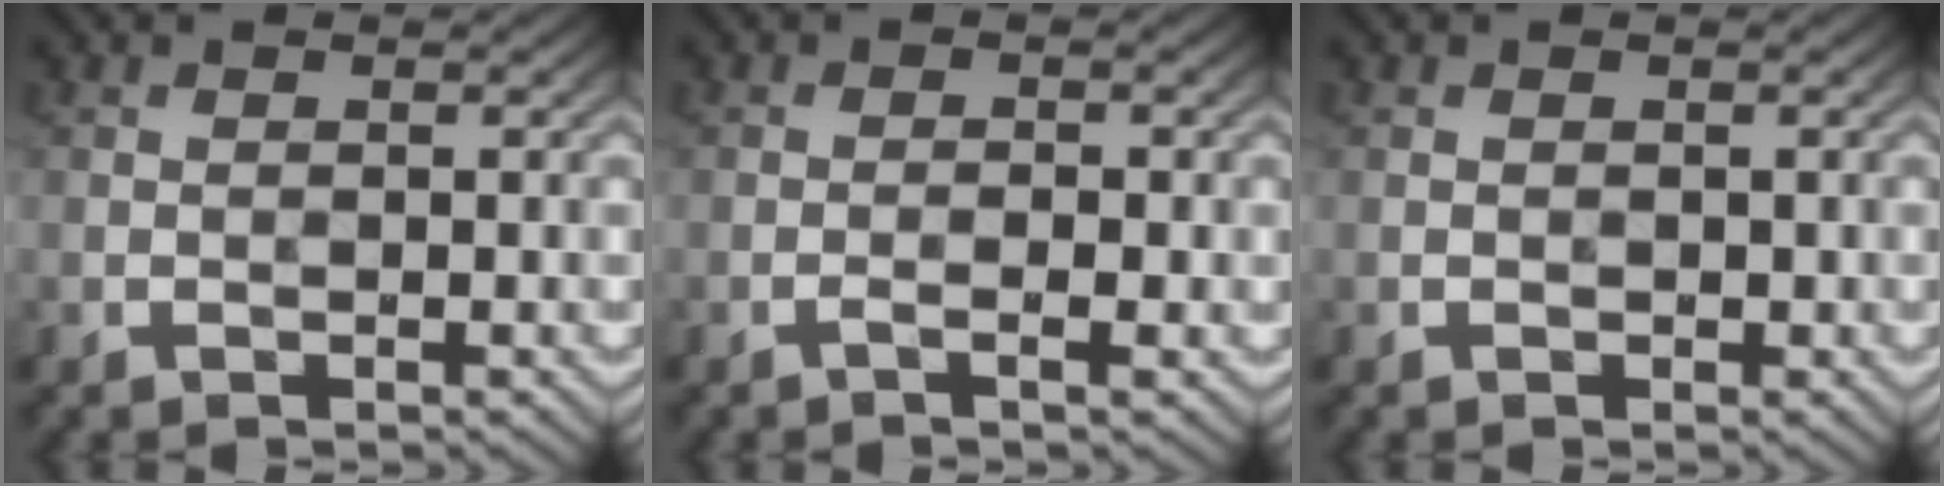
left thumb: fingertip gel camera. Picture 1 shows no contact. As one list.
[{"total": 1.5, "force": [-0.7, 0.2, 1.3], "torque": [-0.023, 0.006, -0.017]}, {"total": 0.0}]